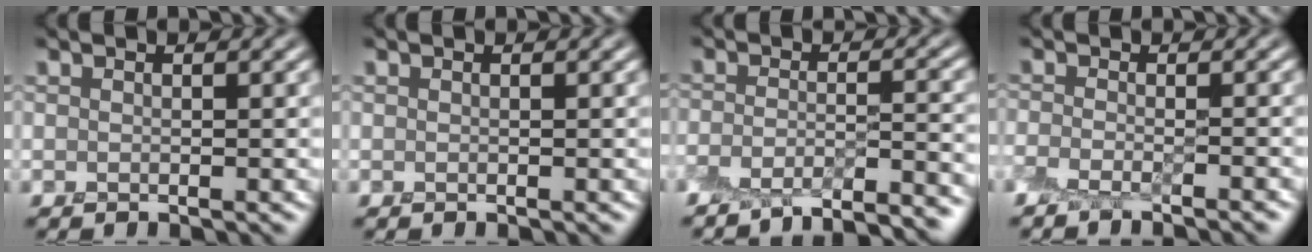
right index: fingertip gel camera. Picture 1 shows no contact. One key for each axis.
{"total": 0.0}
{"total": 7.6, "fx": -6.9, "fy": 1.3, "fz": 2.8, "tx": -0.041, "ty": -0.006, "tz": -0.103}
{"total": 2.3, "fx": -2.2, "fy": 0.1, "fz": 0.7, "tx": -0.015, "ty": -0.006, "tz": -0.045}